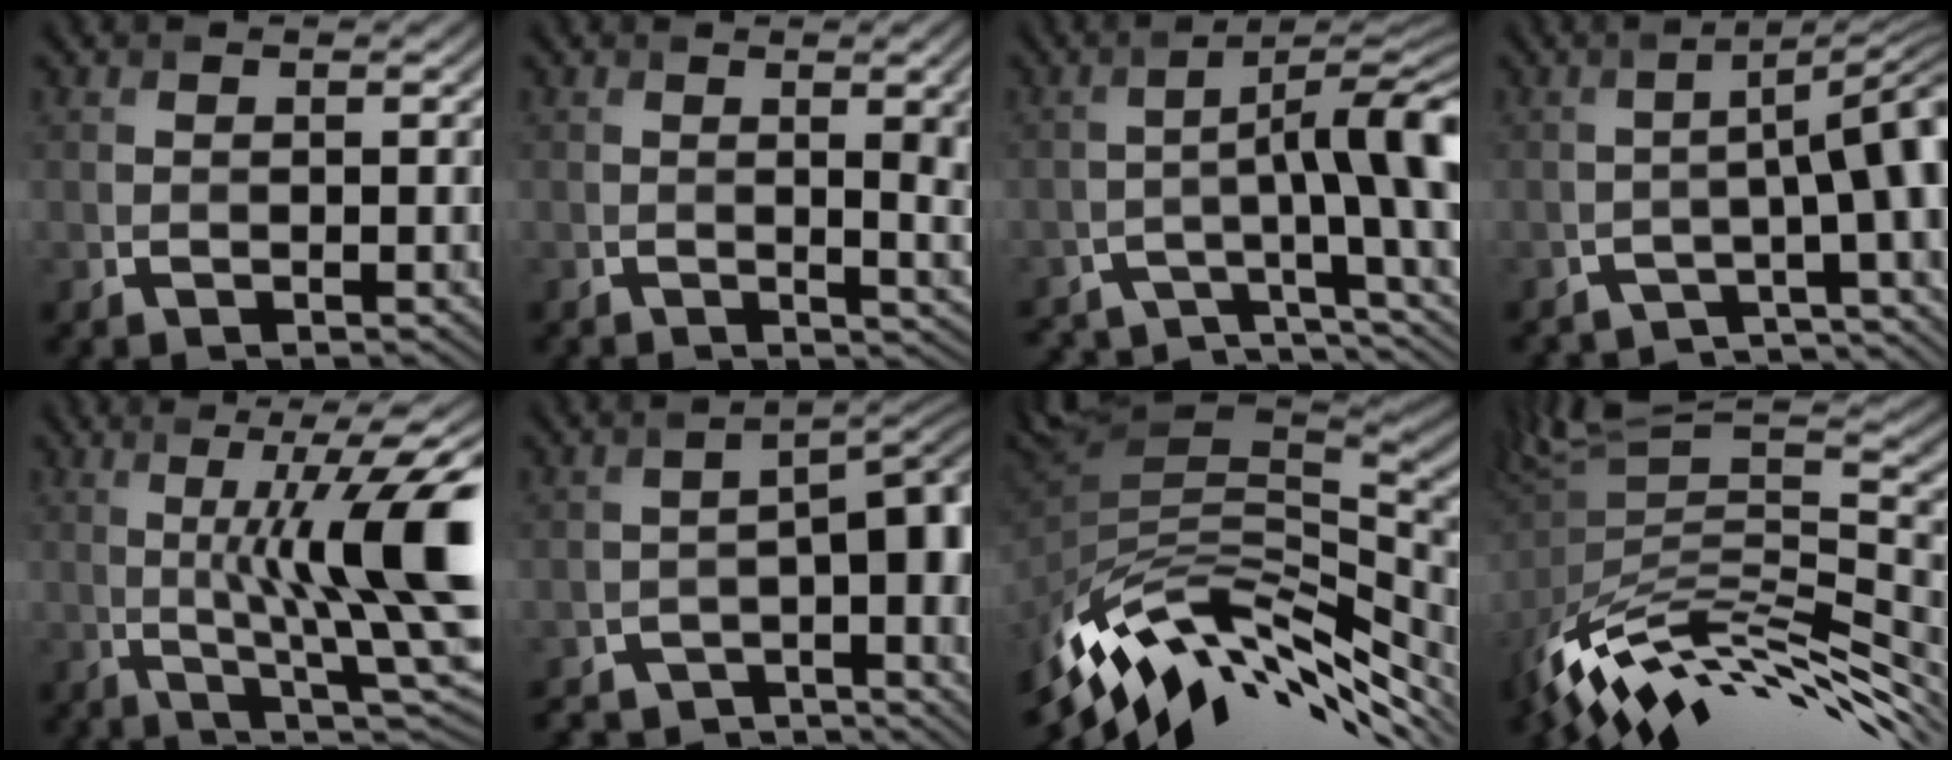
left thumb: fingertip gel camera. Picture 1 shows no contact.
{"total": 8.2, "force": [0.2, 3.1, 7.6], "torque": [-0.067, 0.009, 0.003]}
{"total": 10.0, "force": [-4.8, 1.7, 8.6], "torque": [-0.111, 0.000, -0.074]}
{"total": 9.0, "force": [-5.4, 1.7, 7.0], "torque": [-0.084, 0.004, -0.081]}
{"total": 14.0, "force": [1.0, 3.0, 13.6], "torque": [-0.181, 0.009, 0.032]}
{"total": 8.1, "force": [-5.9, 2.5, 5.0], "torque": [-0.071, -0.014, -0.089]}
{"total": 13.5, "force": [-5.8, 6.0, 10.7], "torque": [-0.219, -0.013, -0.104]}
{"total": 13.6, "force": [-6.6, 4.4, 11.0], "torque": [-0.216, 0.017, -0.122]}